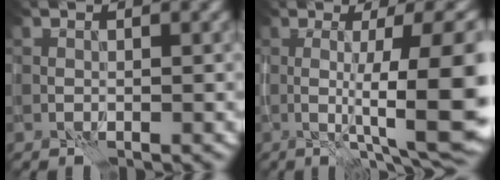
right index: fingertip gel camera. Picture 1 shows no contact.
{"total": 13.2, "force": [-1.1, 2.9, 12.9], "torque": [-0.162, 0.003, -0.002]}